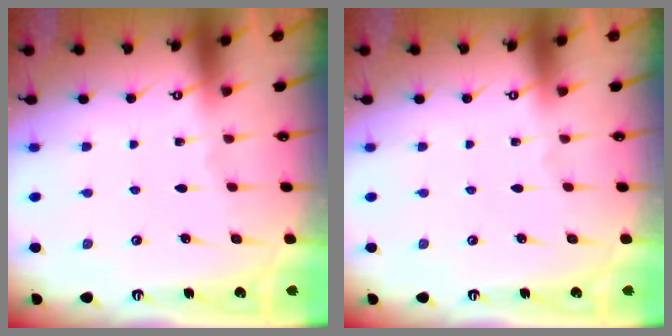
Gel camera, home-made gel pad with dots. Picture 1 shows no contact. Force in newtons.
{"total": 0.0}